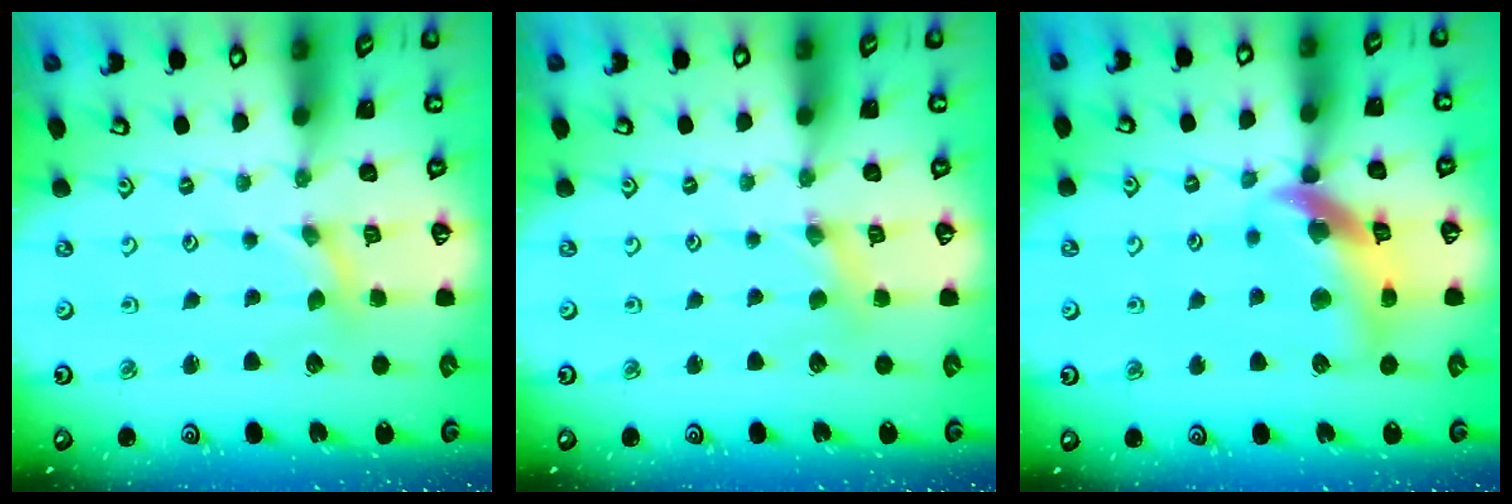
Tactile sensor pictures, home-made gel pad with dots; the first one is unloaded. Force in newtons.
{"total": 1.5, "press": 1.5, "slide": 0.3}
{"total": 14.9, "press": 14.8, "slide": 1.9}